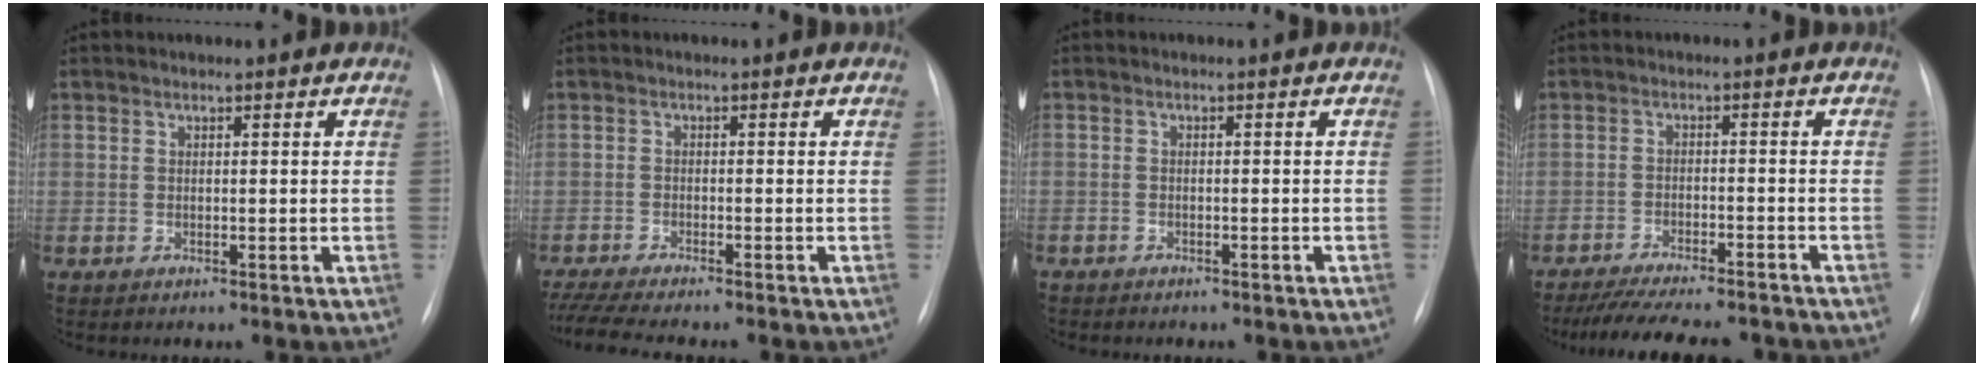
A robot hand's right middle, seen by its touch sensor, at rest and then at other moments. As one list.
[{"total": 8.0, "force": [-6.9, -0.1, 3.9], "torque": [-0.066, -0.017, -0.113]}, {"total": 2.4, "force": [-1.9, 1.1, 0.9], "torque": [-0.014, 0.000, -0.017]}, {"total": 14.5, "force": [-13.0, 2.6, 6.0], "torque": [-0.108, -0.011, -0.180]}]